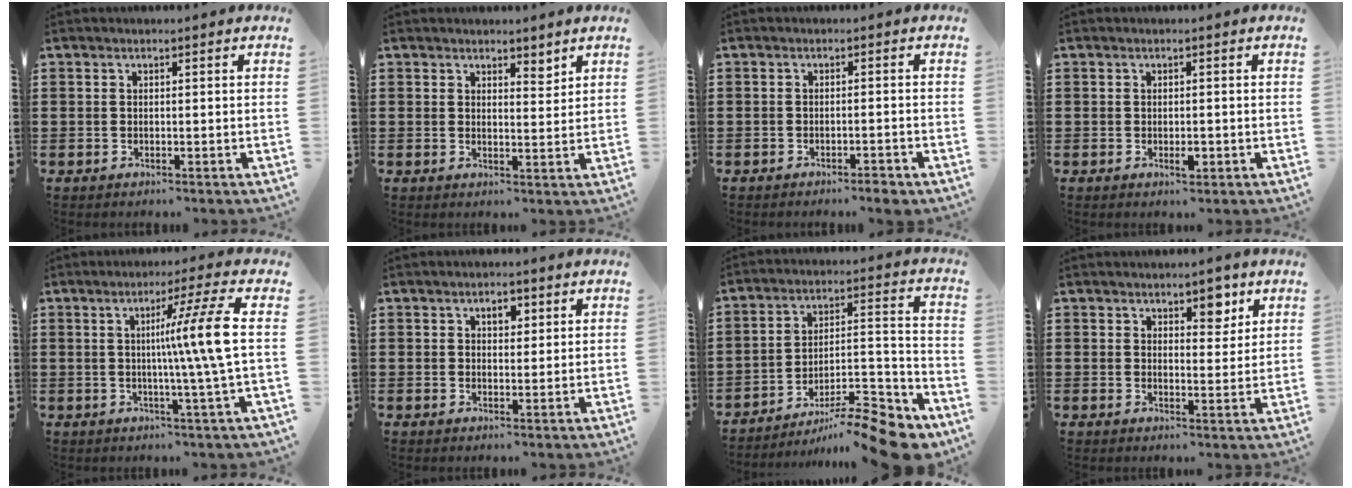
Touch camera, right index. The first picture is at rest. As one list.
[{"total": 2.2, "force": [2.1, 0.7, 0.3], "torque": [-0.003, 0.002, 0.039]}, {"total": 2.1, "force": [-1.8, -0.1, 1.0], "torque": [-0.018, 0.001, -0.035]}, {"total": 1.7, "force": [-0.5, 0.6, 1.5], "torque": [-0.027, -0.002, -0.009]}, {"total": 10.3, "force": [0.6, -1.5, 10.2], "torque": [-0.179, -0.010, -0.003]}, {"total": 2.3, "force": [1.0, 1.3, 1.5], "torque": [-0.025, 0.004, 0.016]}, {"total": 12.1, "force": [-10.3, 1.8, 6.0], "torque": [-0.071, 0.032, -0.196]}, {"total": 4.0, "force": [2.9, 2.0, 1.8], "torque": [-0.020, 0.001, 0.046]}]